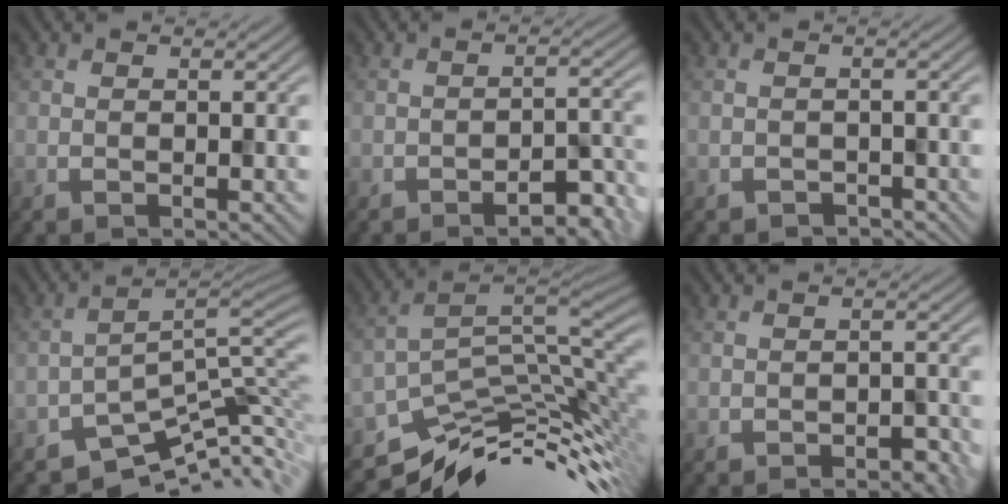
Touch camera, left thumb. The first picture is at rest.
{"total": 4.4, "force": [-3.7, 0.7, 2.4], "torque": [-0.030, 0.008, -0.046]}
{"total": 2.0, "force": [-1.1, -0.2, -1.6], "torque": [0.028, -0.001, -0.014]}
{"total": 8.2, "force": [-6.6, 2.2, 4.3], "torque": [-0.060, -0.003, -0.103]}
{"total": 8.5, "force": [-5.8, 3.2, 5.4], "torque": [-0.088, -0.007, -0.089]}
{"total": 3.0, "force": [-2.5, 0.6, 1.4], "torque": [-0.016, 0.009, -0.024]}